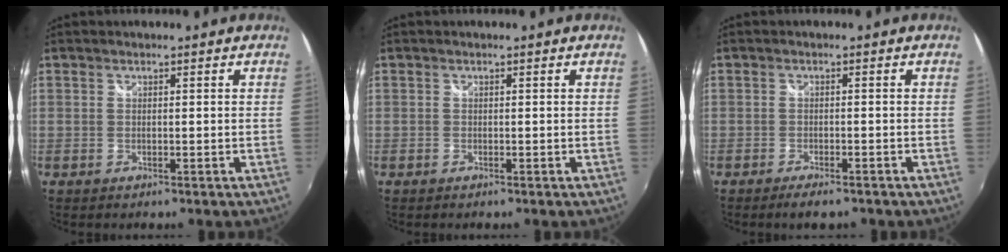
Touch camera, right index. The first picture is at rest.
{"total": 0.0}
{"total": 3.7, "force": [-2.9, 1.0, 2.1], "torque": [-0.049, -0.009, -0.050]}